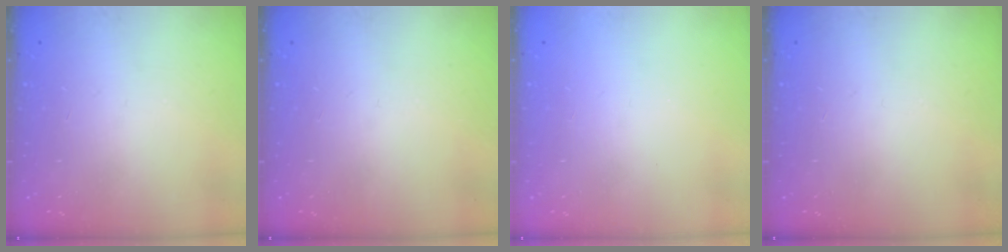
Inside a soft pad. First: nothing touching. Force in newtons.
{"total": 0.0}
{"total": 1.5, "press": 1.5, "slide": 0.1}
{"total": 0.0}